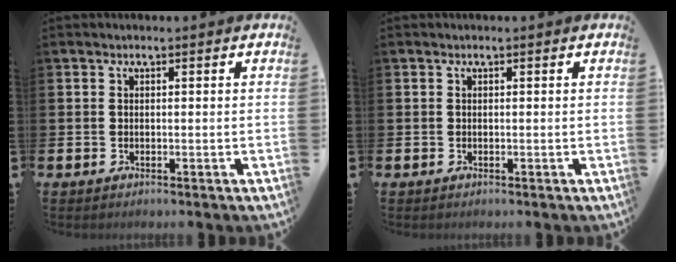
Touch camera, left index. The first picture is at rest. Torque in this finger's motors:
{"motor_torque": [0.04, 0.05, -0.01, -0.01]}